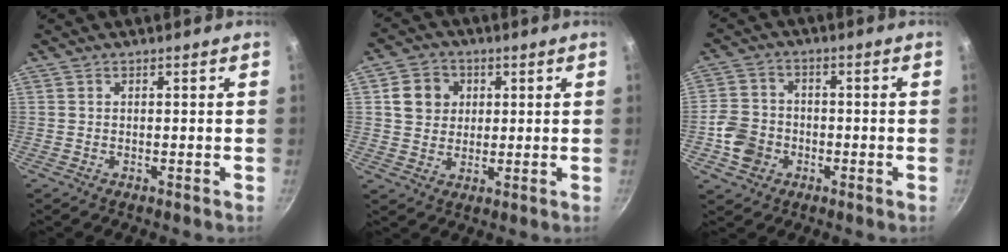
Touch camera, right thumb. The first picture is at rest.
{"total": 7.6, "force": [1.7, 6.8, 3.0], "torque": [-0.025, -0.002, 0.028]}
{"total": 7.6, "force": [-2.4, 6.3, 3.3], "torque": [-0.045, 0.018, -0.046]}